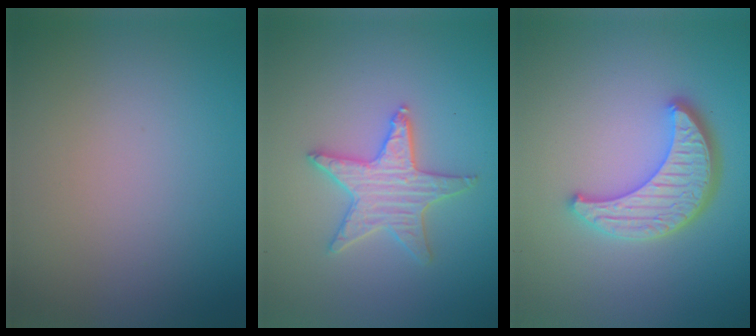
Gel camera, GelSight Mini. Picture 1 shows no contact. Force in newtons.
{"total": 3.5, "press": 3.4, "slide": 0.7}
{"total": 4.6, "press": 3.8, "slide": 2.5}